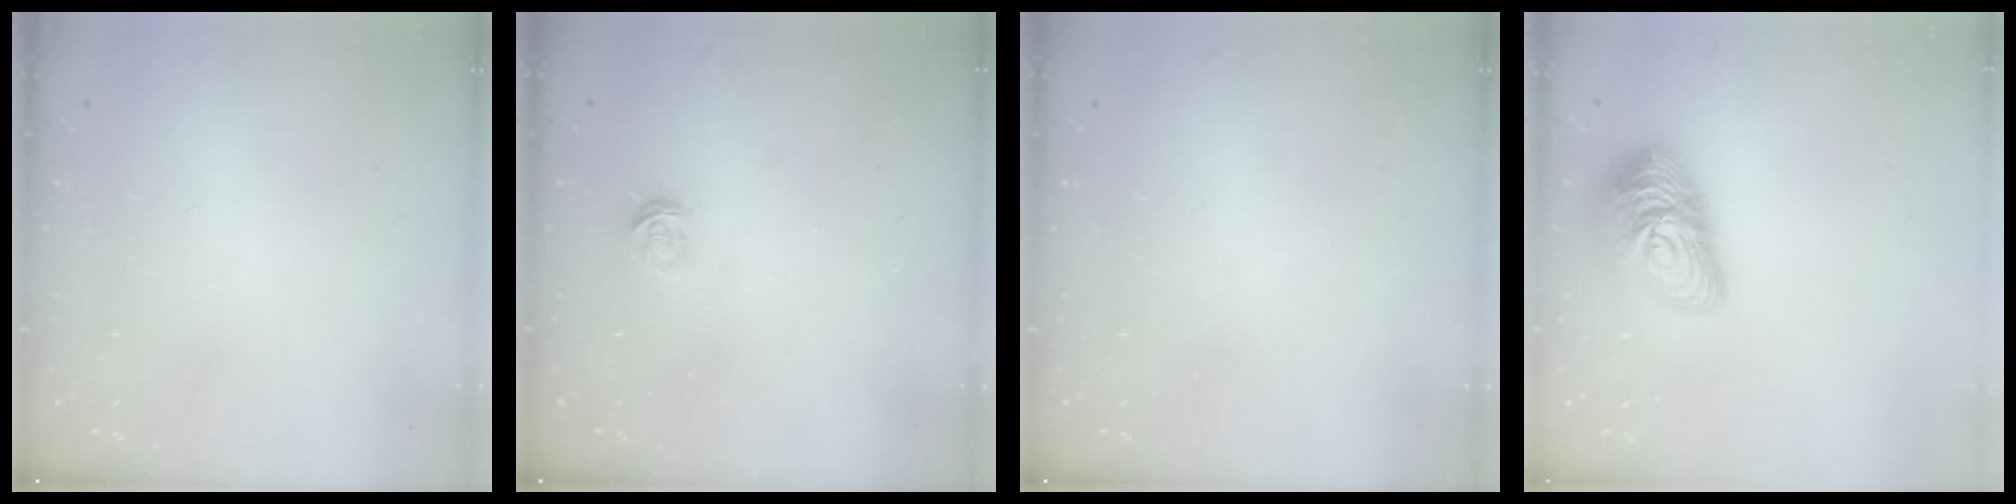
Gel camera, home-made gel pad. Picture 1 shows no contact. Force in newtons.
{"total": 2.1, "press": 2.1, "slide": 0.2}
{"total": 0.0}
{"total": 16.8, "press": 16.8, "slide": 1.0}